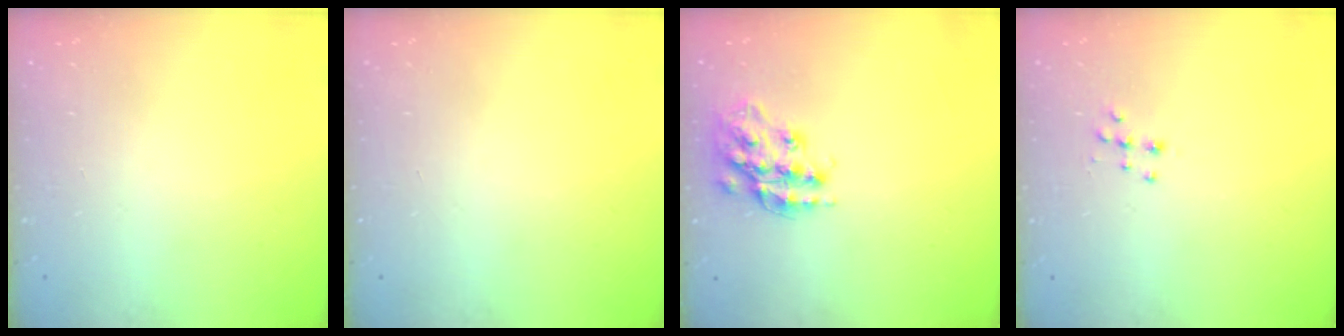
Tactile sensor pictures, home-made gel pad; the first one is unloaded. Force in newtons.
{"total": 0.0}
{"total": 16.3, "press": 16.3, "slide": 0.8}
{"total": 6.8, "press": 6.8, "slide": 0.5}